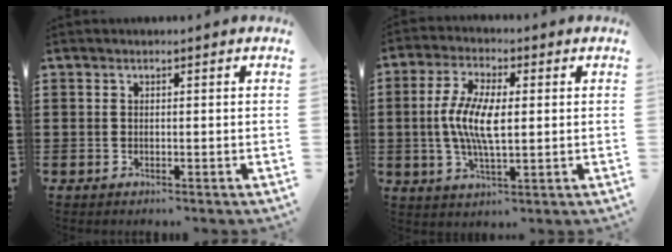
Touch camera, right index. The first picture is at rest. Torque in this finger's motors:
{"motor_torque": [0.88, -0.14, 0.44, 0.21]}